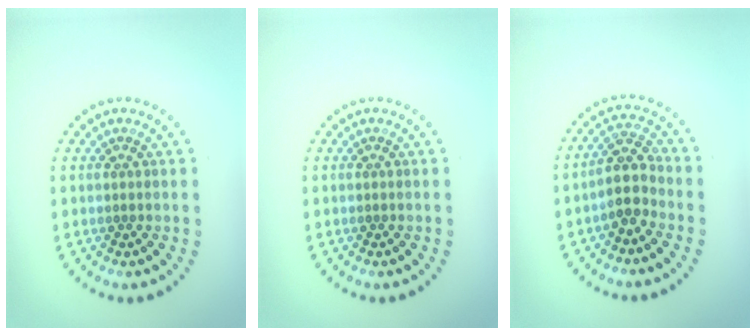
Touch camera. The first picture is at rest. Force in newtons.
{"total": 0.0}
{"total": 2.9, "press": 2.4, "slide": 1.6}